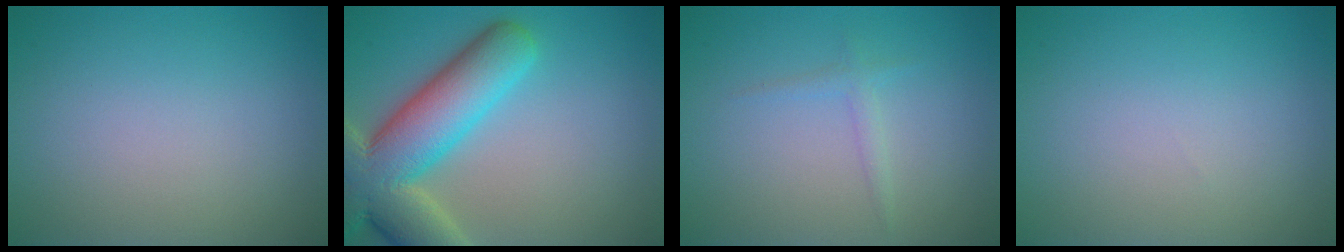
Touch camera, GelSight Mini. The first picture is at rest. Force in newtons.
{"total": 11.1, "press": 11.1, "slide": 0.9}
{"total": 1.1, "press": 1.1, "slide": 0.1}
{"total": 0.0}